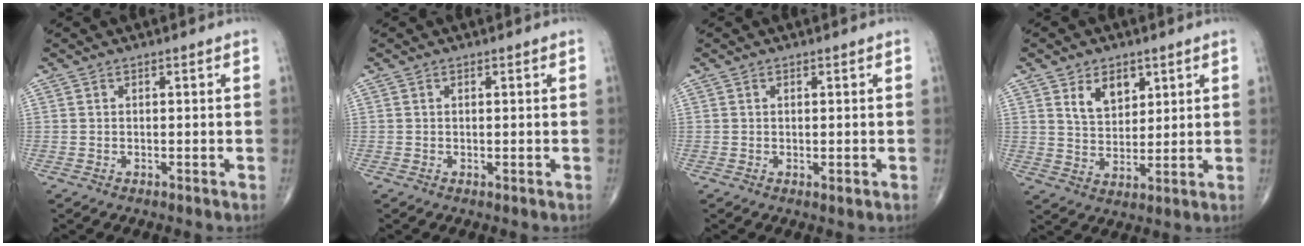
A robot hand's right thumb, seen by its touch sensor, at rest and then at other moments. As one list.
[{"total": 0.0}, {"total": 1.0, "force": [-0.1, 0.4, 0.9], "torque": [-0.009, -0.003, 0.000]}, {"total": 7.2, "force": [3.6, 4.6, 4.2], "torque": [-0.048, -0.026, 0.068]}]